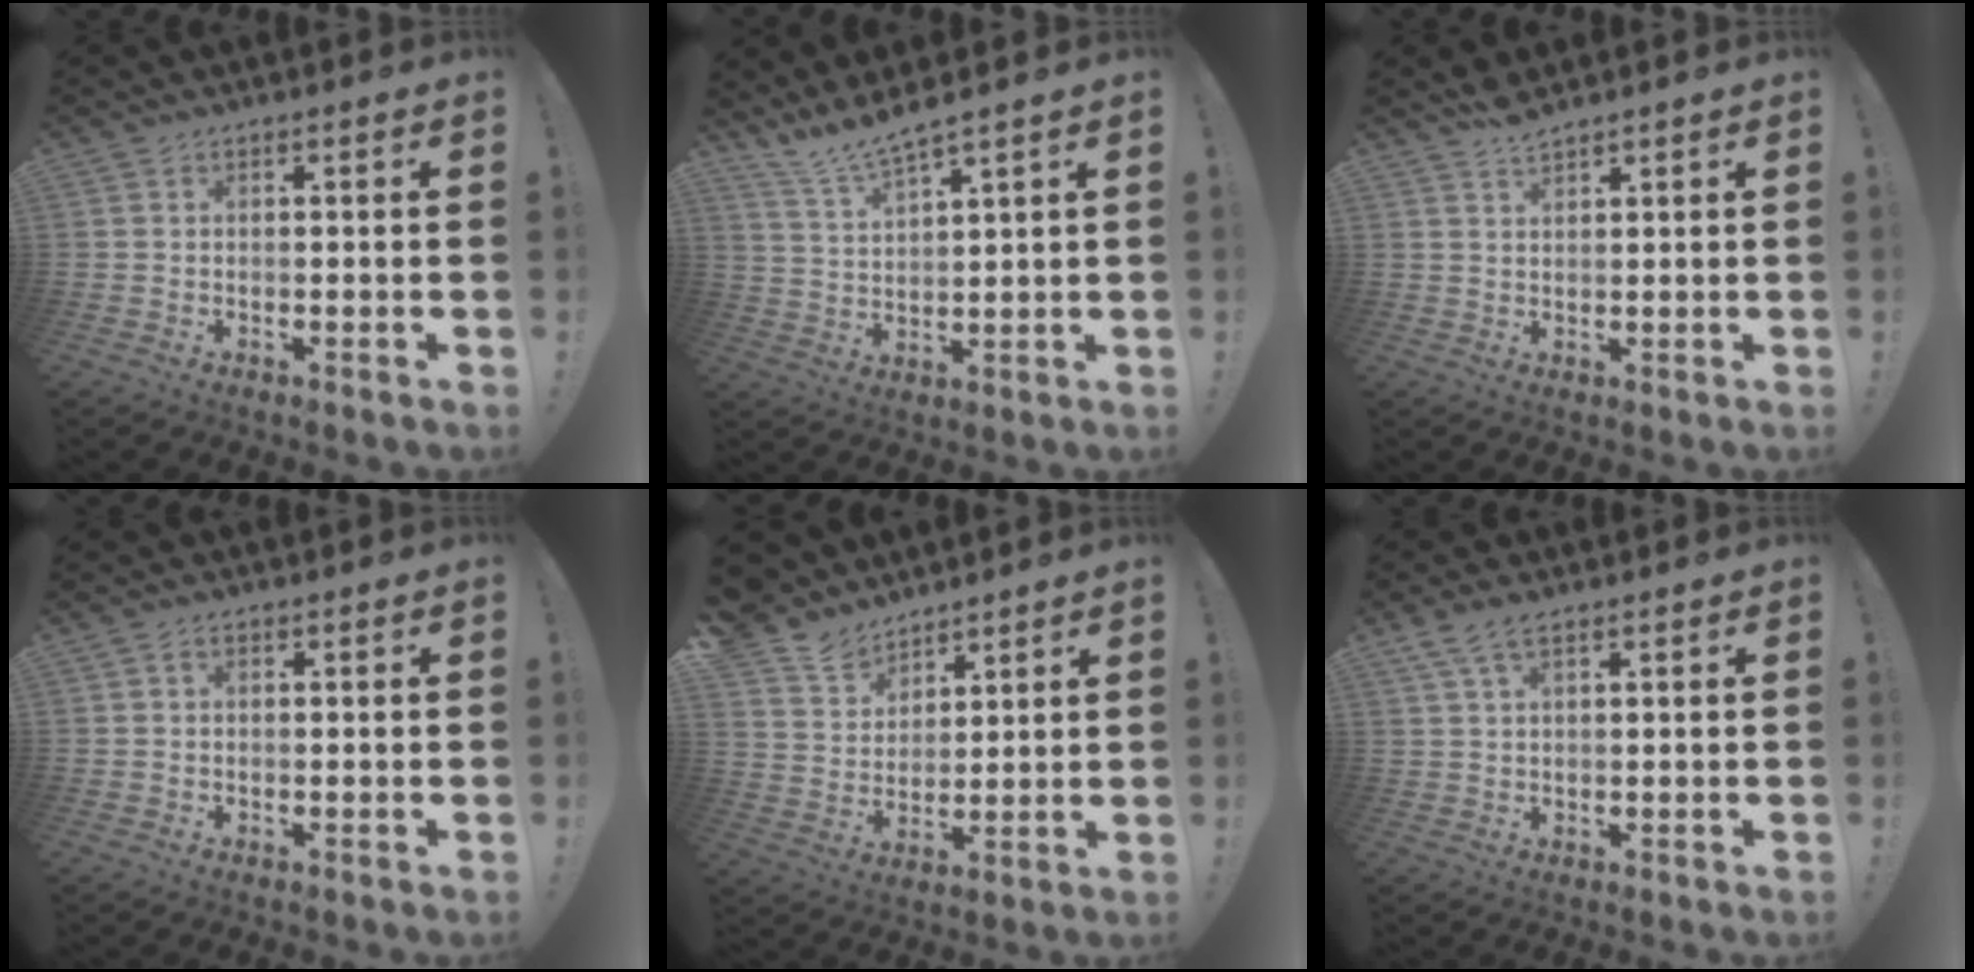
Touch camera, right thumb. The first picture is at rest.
{"total": 7.0, "force": [6.5, -0.3, 2.7], "torque": [-0.066, -0.040, 0.117]}
{"total": 3.3, "force": [2.9, 0.6, 1.4], "torque": [-0.017, -0.020, 0.050]}
{"total": 0.9, "force": [0.0, 0.7, 0.7], "torque": [-0.009, 0.002, -0.001]}
{"total": 11.0, "force": [8.7, 6.2, 2.3], "torque": [-0.059, -0.063, 0.173]}
{"total": 4.9, "force": [2.9, 1.8, 3.4], "torque": [-0.073, -0.003, 0.057]}